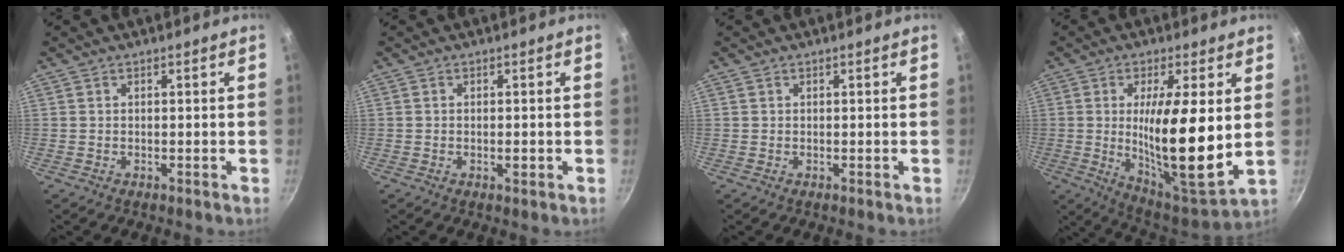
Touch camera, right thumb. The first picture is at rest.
{"total": 1.3, "force": [-0.4, 0.5, 1.2], "torque": [-0.020, 0.000, -0.006]}
{"total": 0.0}
{"total": 18.2, "force": [1.0, 4.3, 17.7], "torque": [-0.294, -0.037, 0.020]}